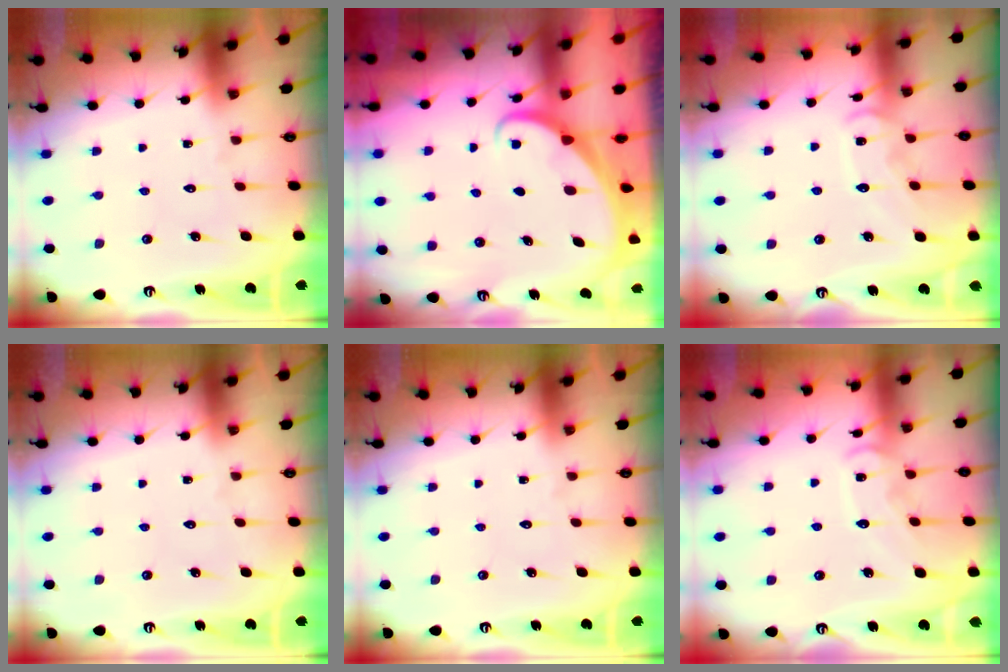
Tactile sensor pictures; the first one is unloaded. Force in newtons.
{"total": 1.6, "press": 1.6, "slide": 0.0}
{"total": 10.0, "press": 10.0, "slide": 0.7}
{"total": 0.0}
{"total": 0.0}
{"total": 10.0, "press": 10.0, "slide": 0.7}